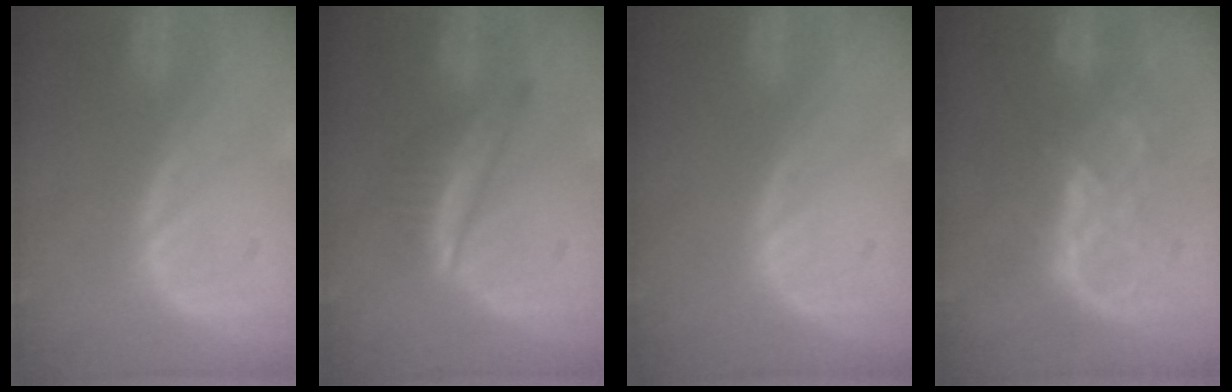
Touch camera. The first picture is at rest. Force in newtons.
{"total": 6.3, "press": 5.8, "slide": 2.6}
{"total": 0.0}
{"total": 6.4, "press": 6.4, "slide": 0.8}